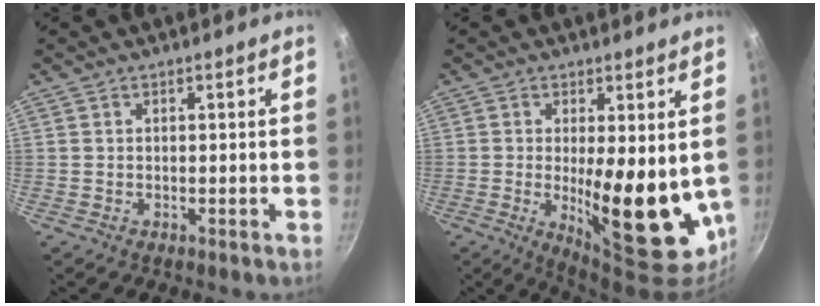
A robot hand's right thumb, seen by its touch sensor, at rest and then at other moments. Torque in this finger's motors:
{"motor_torque": [1.01, 3.40, 2.06, -0.18, 0.31]}